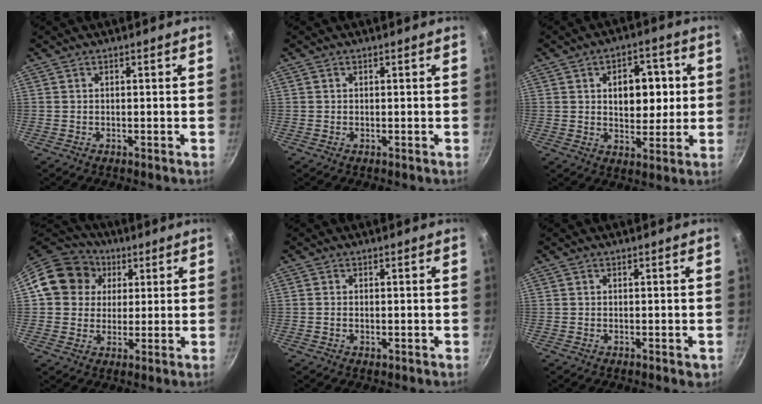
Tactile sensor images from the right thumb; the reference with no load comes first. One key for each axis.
{"total": 0.0}
{"total": 10.7, "fx": 1.7, "fy": 6.9, "fz": 8.0, "tx": -0.066, "ty": -0.002, "tz": 0.025}
{"total": 13.9, "fx": 3.9, "fy": 12.2, "fz": 5.4, "tx": -0.076, "ty": 0.018, "tz": 0.055}
{"total": 0.9, "fx": -0.1, "fy": 0.7, "fz": 0.7, "tx": -0.012, "ty": 0.000, "tz": -0.003}
{"total": 1.2, "fx": -0.1, "fy": 0.8, "fz": 0.9, "tx": -0.007, "ty": 0.000, "tz": -0.002}